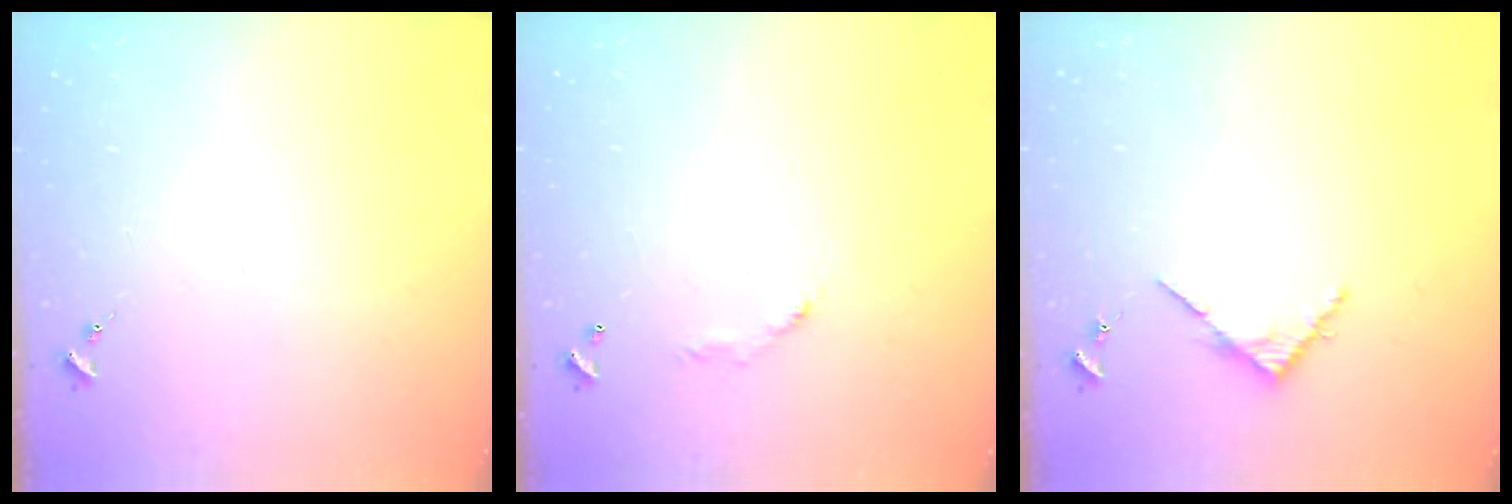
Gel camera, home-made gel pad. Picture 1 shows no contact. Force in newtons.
{"total": 5.7, "press": 5.7, "slide": 0.4}
{"total": 3.8, "press": 3.8, "slide": 0.4}